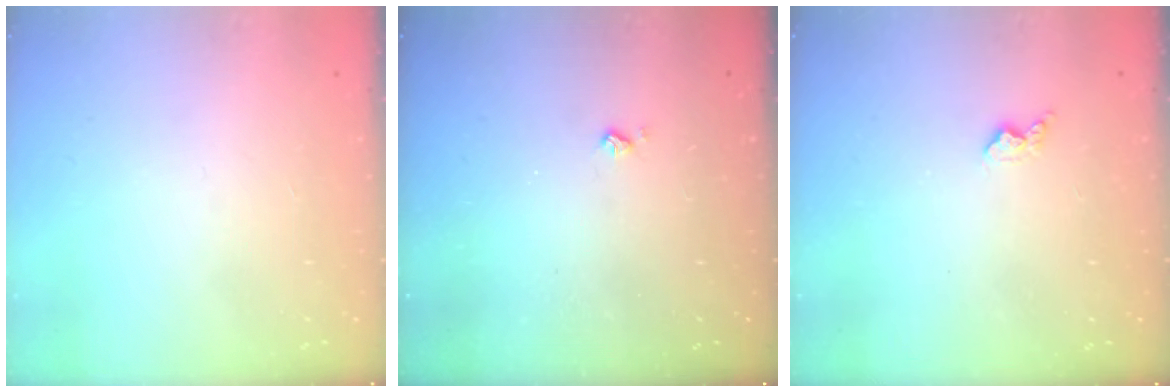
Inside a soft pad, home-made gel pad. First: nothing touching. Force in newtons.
{"total": 2.7, "press": 2.7, "slide": 0.4}
{"total": 4.1, "press": 4.0, "slide": 0.6}